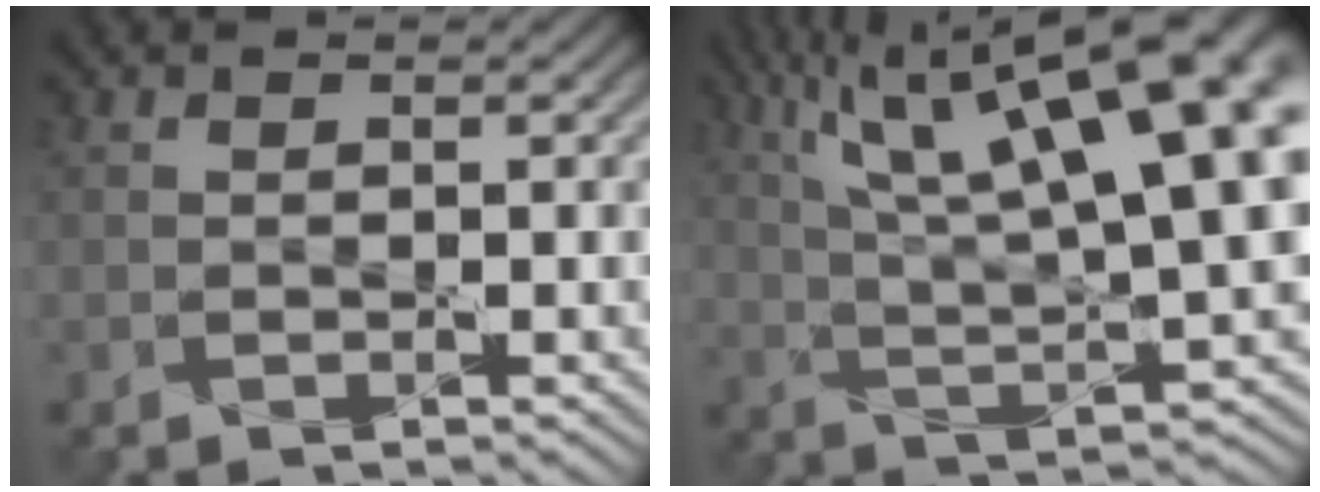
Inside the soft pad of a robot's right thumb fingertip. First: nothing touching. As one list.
[{"total": 19.0, "force": [7.6, 5.5, 16.5], "torque": [-0.255, 0.048, 0.124]}]